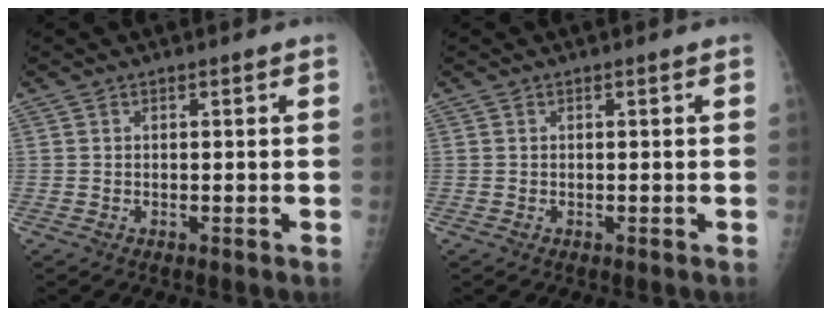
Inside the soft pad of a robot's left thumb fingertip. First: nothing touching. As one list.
[{"total": 0.0}]